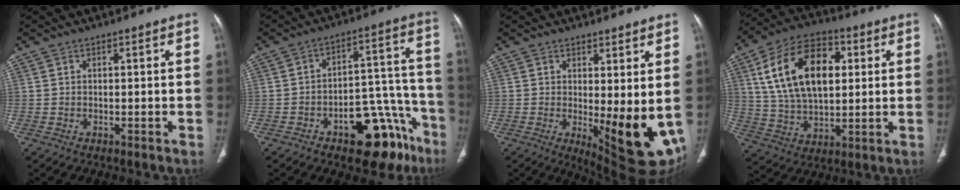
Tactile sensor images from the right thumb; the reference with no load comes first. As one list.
[{"total": 17.6, "force": [-10.0, 8.6, 11.6], "torque": [-0.083, 0.094, -0.134]}, {"total": 12.0, "force": [-0.4, 4.0, 11.3], "torque": [-0.144, -0.031, 0.008]}, {"total": 19.7, "force": [5.0, 11.7, 15.1], "torque": [-0.243, 0.006, 0.089]}]